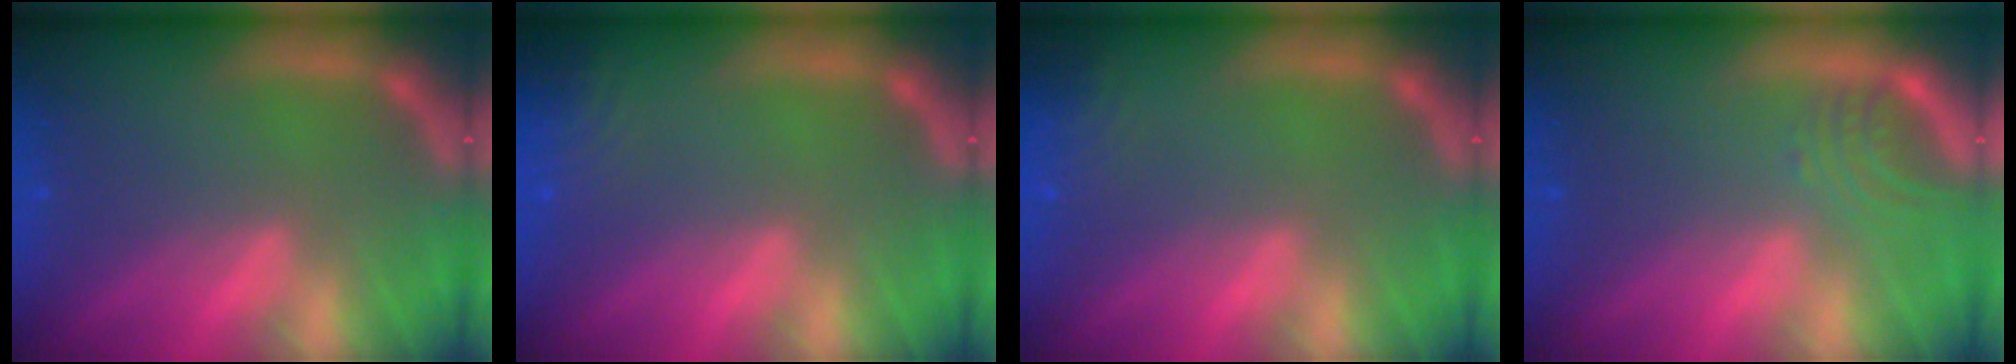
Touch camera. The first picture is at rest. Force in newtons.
{"total": 3.5}
{"total": 3.0}
{"total": 2.5}